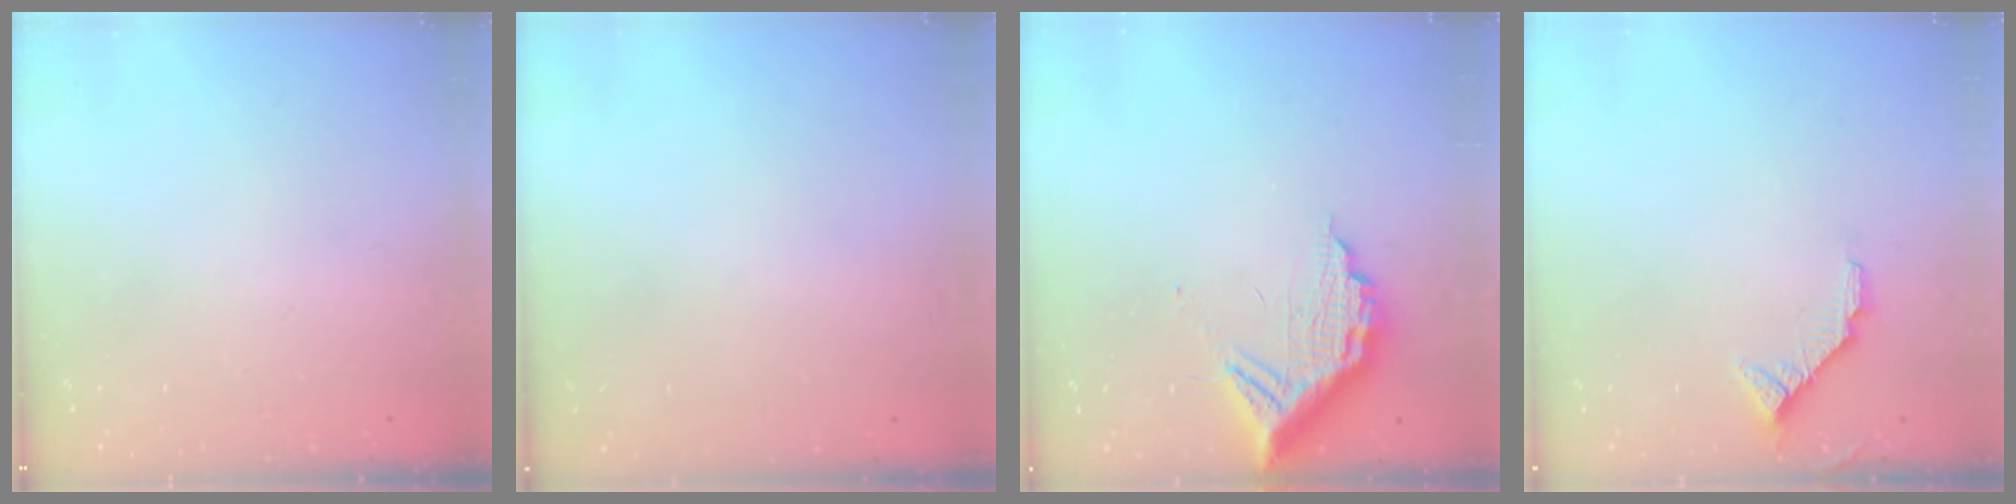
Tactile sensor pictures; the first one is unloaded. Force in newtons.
{"total": 3.0, "press": 3.0, "slide": 0.1}
{"total": 11.4, "press": 11.3, "slide": 1.1}
{"total": 5.4, "press": 5.4, "slide": 0.2}